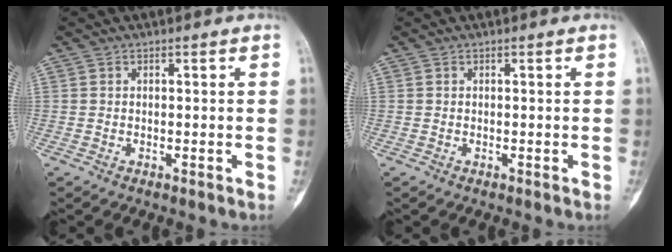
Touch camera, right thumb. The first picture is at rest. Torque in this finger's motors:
{"motor_torque": [0.49, -0.06, 0.16, -0.16, 0.02]}